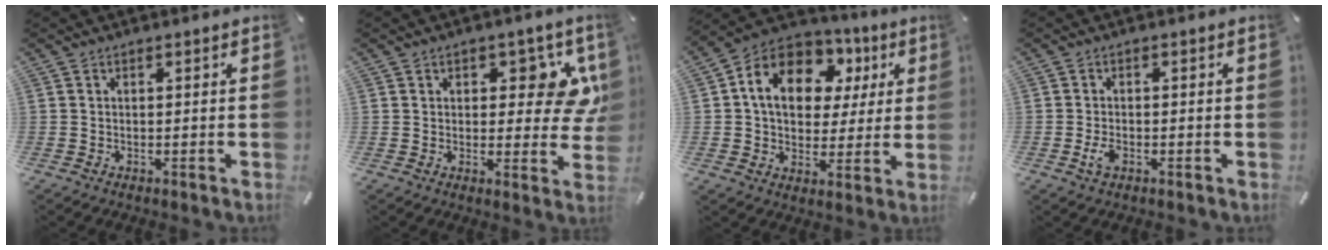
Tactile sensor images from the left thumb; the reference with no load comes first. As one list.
[{"total": 9.8, "force": [3.9, 5.6, 7.0], "torque": [-0.071, -0.020, 0.062]}, {"total": 14.6, "force": [4.7, 11.3, 8.0], "torque": [-0.149, -0.012, 0.087]}, {"total": 2.8, "force": [-1.0, 1.5, 2.1], "torque": [-0.058, -0.005, -0.023]}]